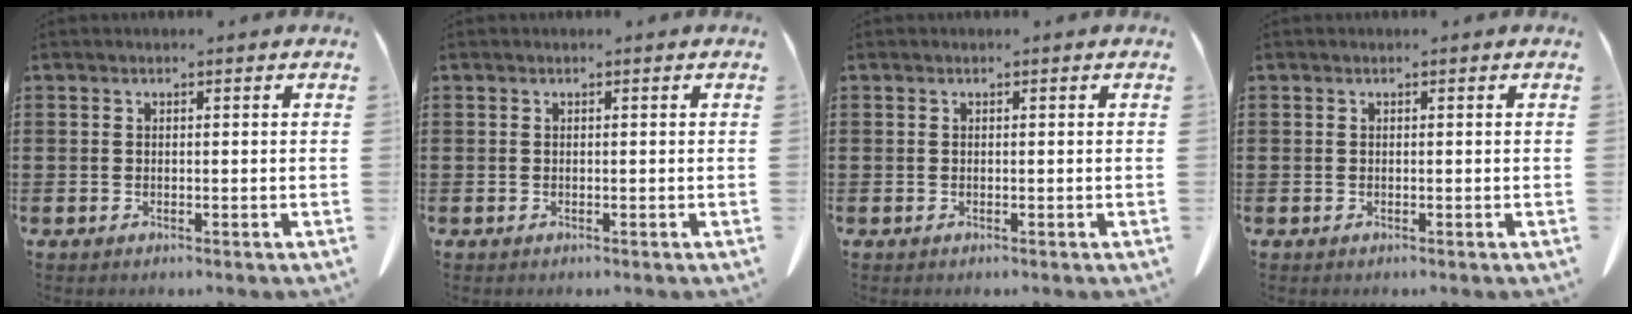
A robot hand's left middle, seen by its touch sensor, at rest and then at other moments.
{"total": 0.0}
{"total": 0.0}
{"total": 0.0}